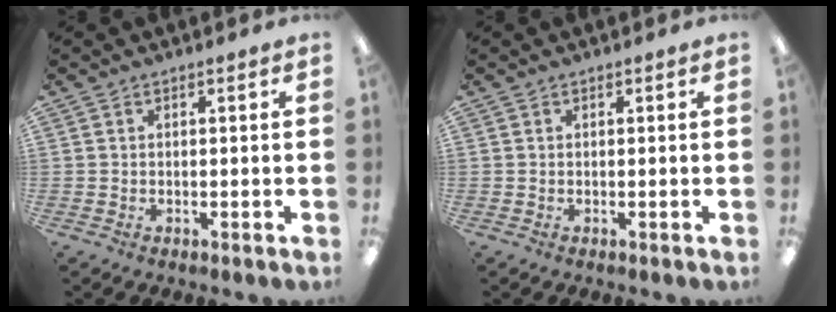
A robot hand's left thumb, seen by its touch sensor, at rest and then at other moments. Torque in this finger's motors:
{"motor_torque": [-0.08, -0.01, 0.00, 0.00, 0.00]}